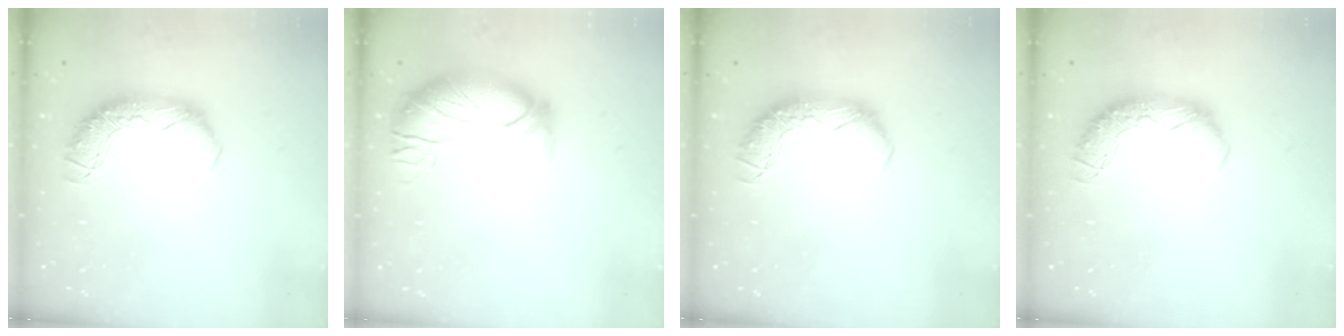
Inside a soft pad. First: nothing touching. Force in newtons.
{"total": 2.9, "press": 1.4, "slide": 2.5}
{"total": 0.0}
{"total": 0.0}